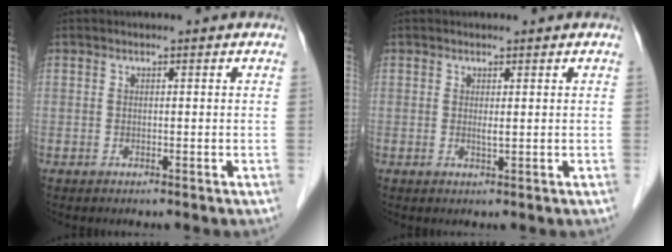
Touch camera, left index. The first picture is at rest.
{"total": 0.9, "force": [0.4, 0.1, 0.8], "torque": [-0.019, -0.002, 0.007]}